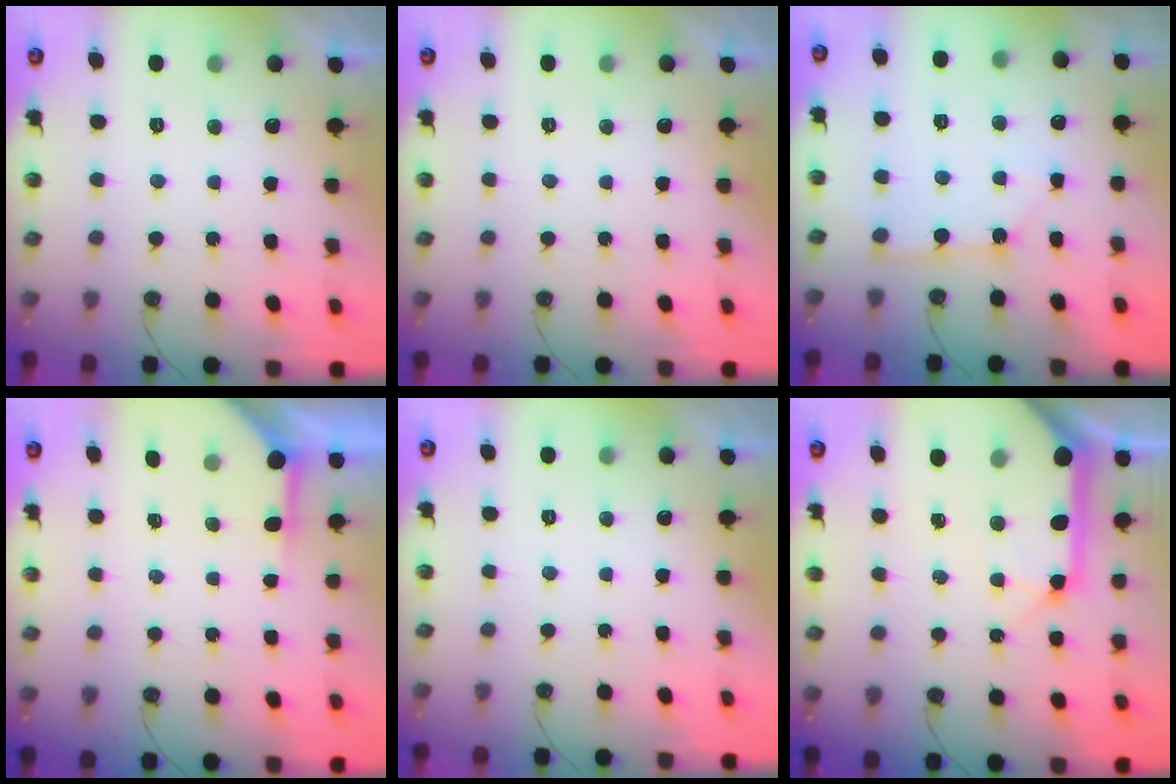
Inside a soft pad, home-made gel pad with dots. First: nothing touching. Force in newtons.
{"total": 0.0}
{"total": 3.5, "press": 3.5, "slide": 0.4}
{"total": 3.9, "press": 3.8, "slide": 0.4}
{"total": 0.0}
{"total": 20.8, "press": 20.5, "slide": 3.1}